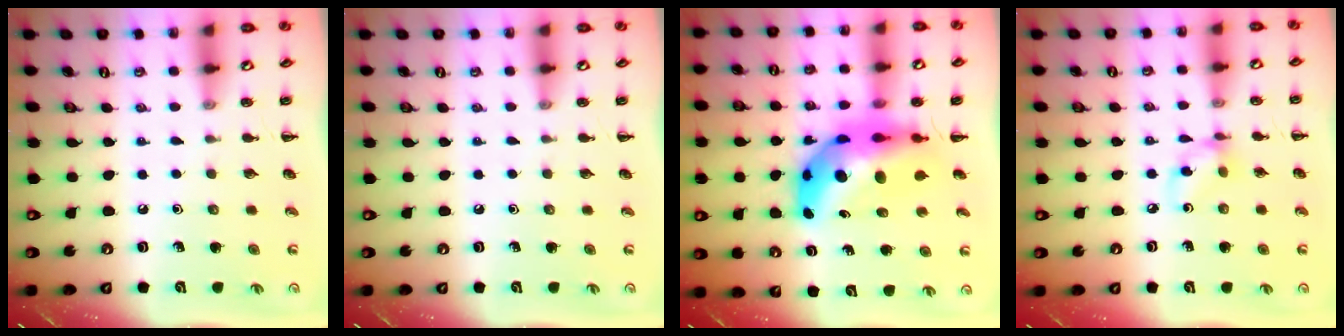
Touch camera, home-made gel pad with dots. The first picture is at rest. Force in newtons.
{"total": 0.0}
{"total": 13.6, "press": 12.9, "slide": 4.1}
{"total": 6.6, "press": 6.6, "slide": 0.1}